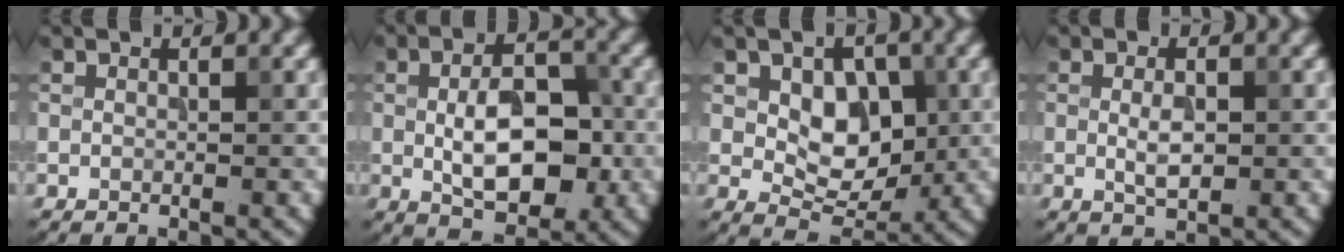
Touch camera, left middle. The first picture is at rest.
{"total": 7.1, "force": [-0.4, 3.8, 6.0], "torque": [-0.103, -0.002, -0.006]}
{"total": 5.1, "force": [0.5, 3.4, 3.7], "torque": [-0.052, -0.006, 0.013]}
{"total": 2.2, "force": [0.0, 1.0, 2.0], "torque": [-0.041, -0.004, 0.001]}